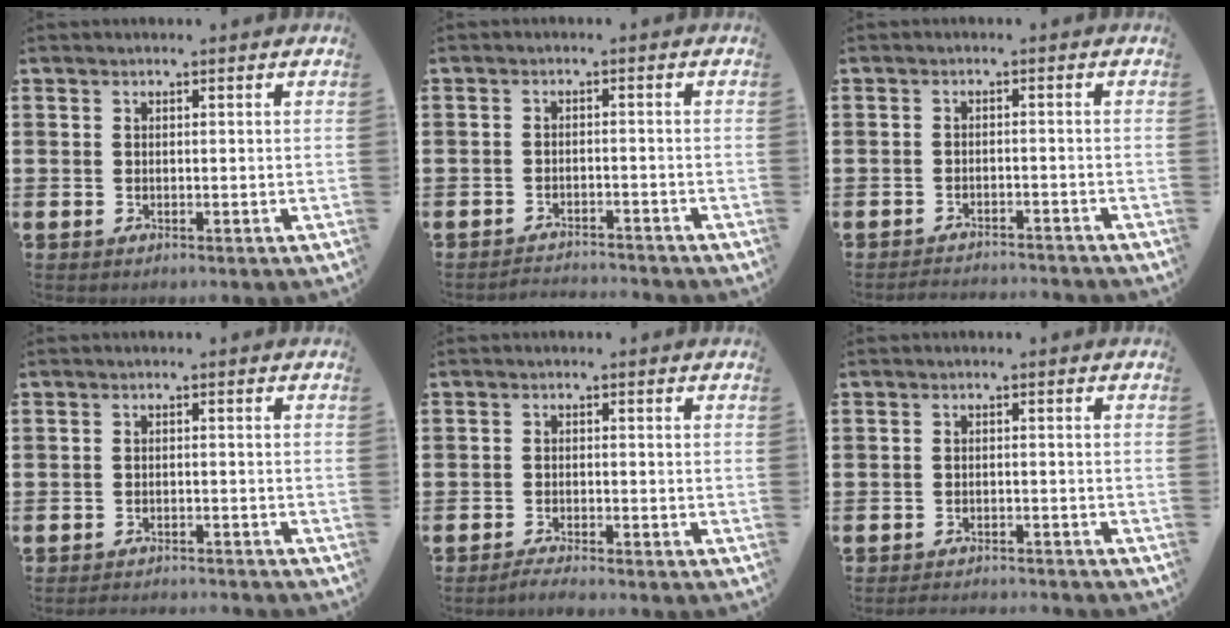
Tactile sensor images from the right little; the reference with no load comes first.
{"total": 1.9, "force": [-1.9, -0.1, -0.2], "torque": [-0.002, 0.005, -0.040]}
{"total": 1.9, "force": [-1.9, -0.1, 0.0], "torque": [-0.004, 0.004, -0.040]}
{"total": 1.5, "force": [-1.5, -0.1, -0.1], "torque": [-0.003, 0.004, -0.031]}
{"total": 1.4, "force": [-1.3, -0.1, 0.5], "torque": [-0.009, 0.000, -0.026]}
{"total": 1.5, "force": [-1.5, -0.1, 0.0], "torque": [-0.002, 0.004, -0.031]}